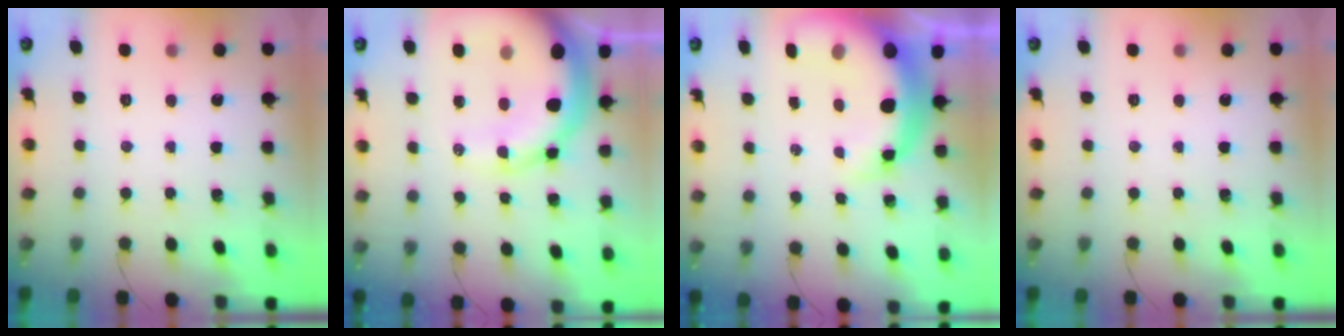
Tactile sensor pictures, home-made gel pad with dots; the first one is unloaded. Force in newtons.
{"total": 17.8, "press": 17.5, "slide": 3.3}
{"total": 12.6, "press": 12.1, "slide": 3.2}
{"total": 0.0}